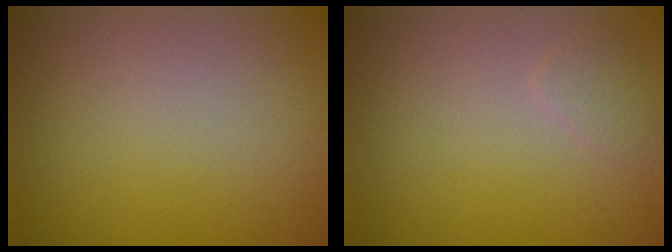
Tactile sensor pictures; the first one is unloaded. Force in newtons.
{"total": 1.1, "press": 1.1, "slide": 0.1}